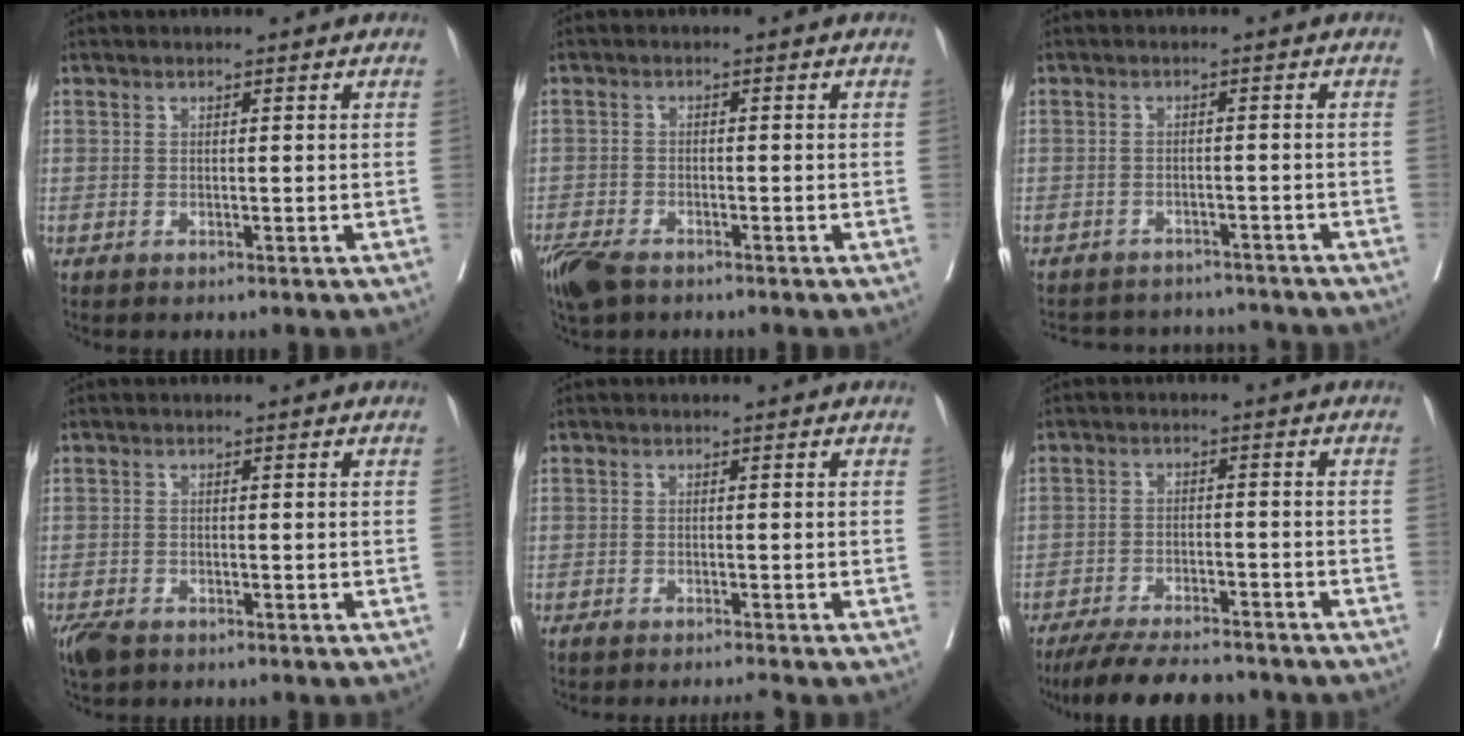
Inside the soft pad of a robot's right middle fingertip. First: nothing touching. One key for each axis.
{"total": 6.0, "fx": -4.5, "fy": 2.3, "fz": 3.2, "tx": -0.060, "ty": -0.011, "tz": -0.081}
{"total": 9.5, "fx": -9.0, "fy": 2.7, "fz": 1.1, "tx": -0.021, "ty": 0.017, "tz": -0.112}
{"total": 3.9, "fx": -2.8, "fy": 1.8, "fz": 1.9, "tx": -0.039, "ty": -0.007, "tz": -0.050}
{"total": 2.6, "fx": -2.3, "fy": -0.7, "fz": 1.0, "tx": -0.012, "ty": -0.002, "tz": -0.037}
{"total": 12.1, "fx": -10.8, "fy": 2.4, "fz": 5.1, "tx": -0.076, "ty": -0.006, "tz": -0.160}